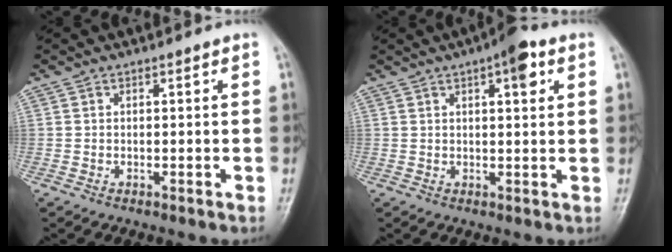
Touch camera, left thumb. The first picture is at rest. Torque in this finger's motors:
{"motor_torque": [0.83, 0.64, 0.53, -0.62, 0.01]}